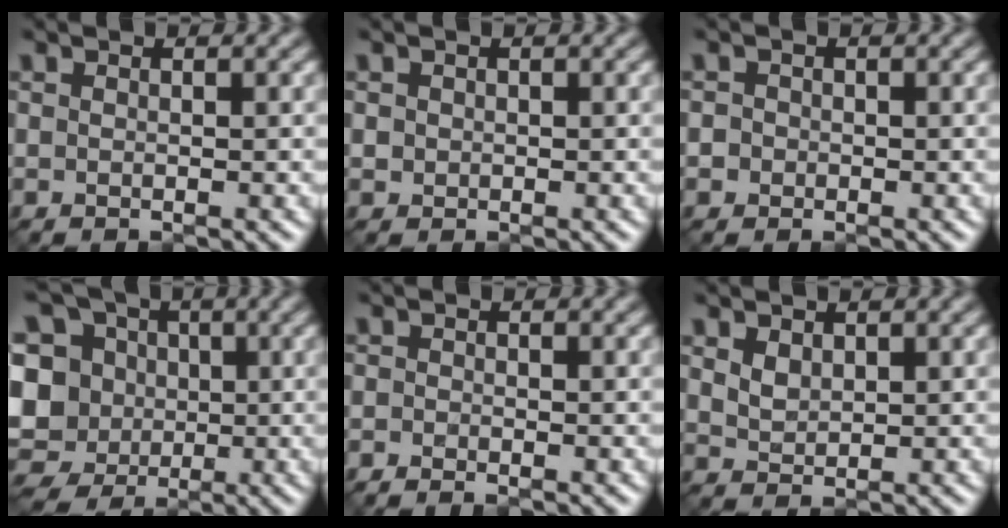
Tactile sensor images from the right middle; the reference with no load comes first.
{"total": 0.6, "force": [0.1, 0.6, 0.1], "torque": [0.003, -0.002, 0.001]}
{"total": 1.1, "force": [-0.1, 1.0, 0.2], "torque": [0.004, -0.001, -0.008]}
{"total": 14.5, "force": [-0.2, 13.3, 5.8], "torque": [-0.160, 0.028, -0.029]}
{"total": 1.1, "force": [-0.9, 0.3, 0.5], "torque": [-0.008, -0.005, -0.022]}
{"total": 1.6, "force": [0.9, 1.0, 0.8], "torque": [-0.016, -0.001, 0.021]}